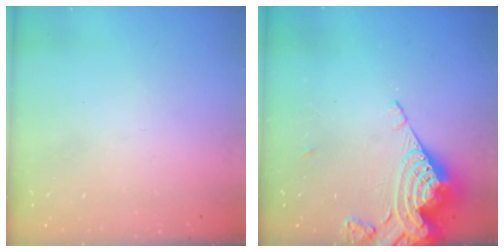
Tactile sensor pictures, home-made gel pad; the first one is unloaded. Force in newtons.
{"total": 14.8, "press": 14.7, "slide": 1.7}